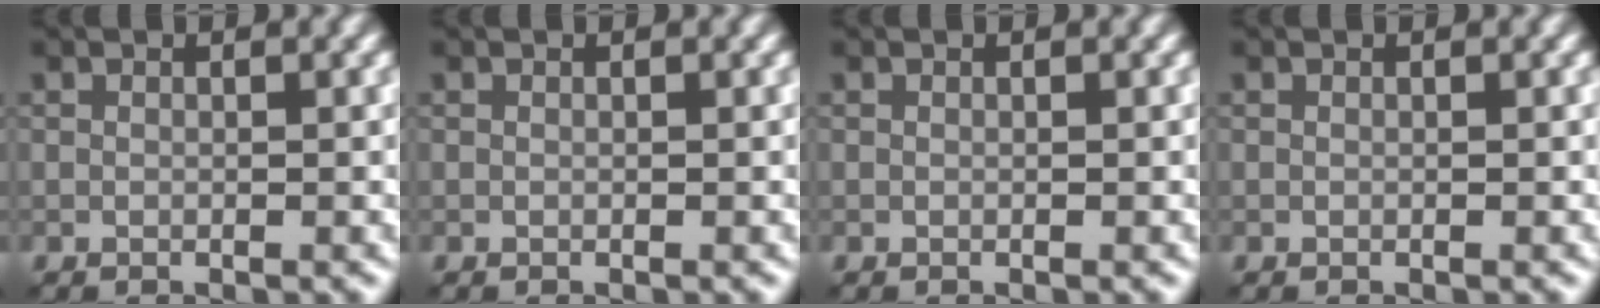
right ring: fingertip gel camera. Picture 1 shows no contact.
{"total": 0.0}
{"total": 0.0}
{"total": 0.0}